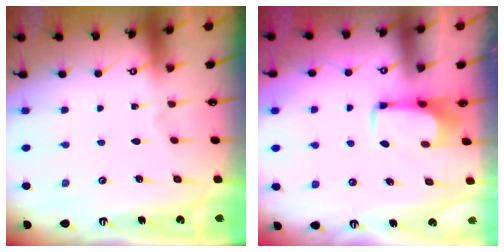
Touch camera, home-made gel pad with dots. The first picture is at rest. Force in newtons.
{"total": 1.6, "press": 1.5, "slide": 0.4}